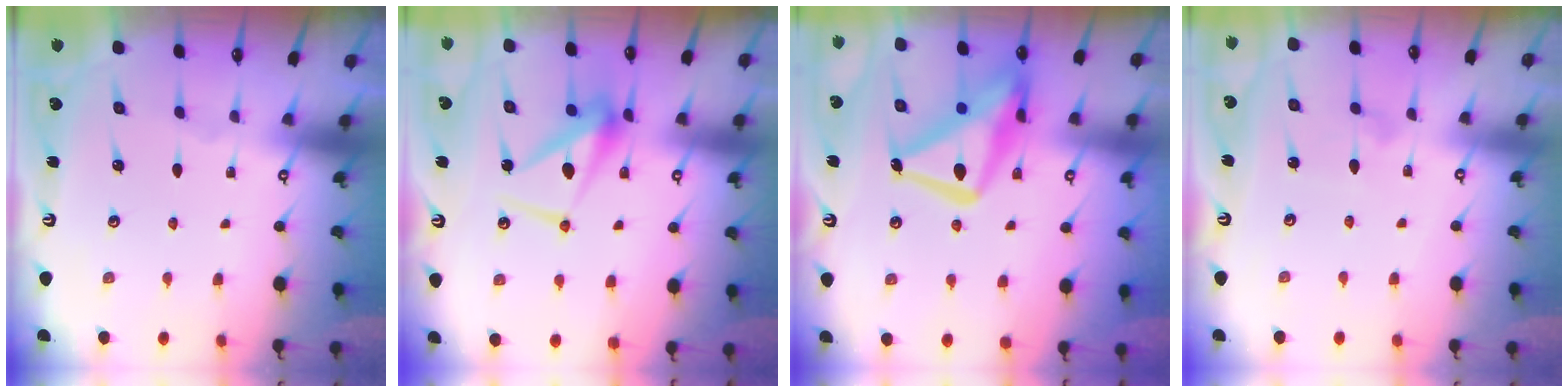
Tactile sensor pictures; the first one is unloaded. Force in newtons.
{"total": 11.2, "press": 11.2, "slide": 0.7}
{"total": 18.0, "press": 17.9, "slide": 1.4}
{"total": 5.8, "press": 5.8, "slide": 0.5}